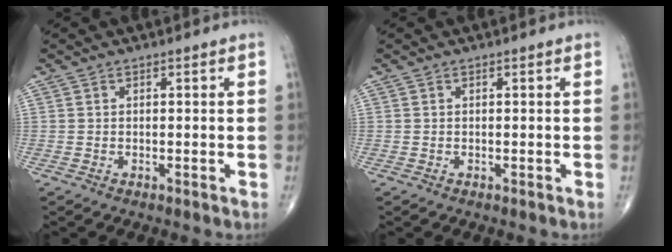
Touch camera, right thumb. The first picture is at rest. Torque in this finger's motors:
{"motor_torque": [0.00, 0.00, 0.04, 0.03, 0.00]}